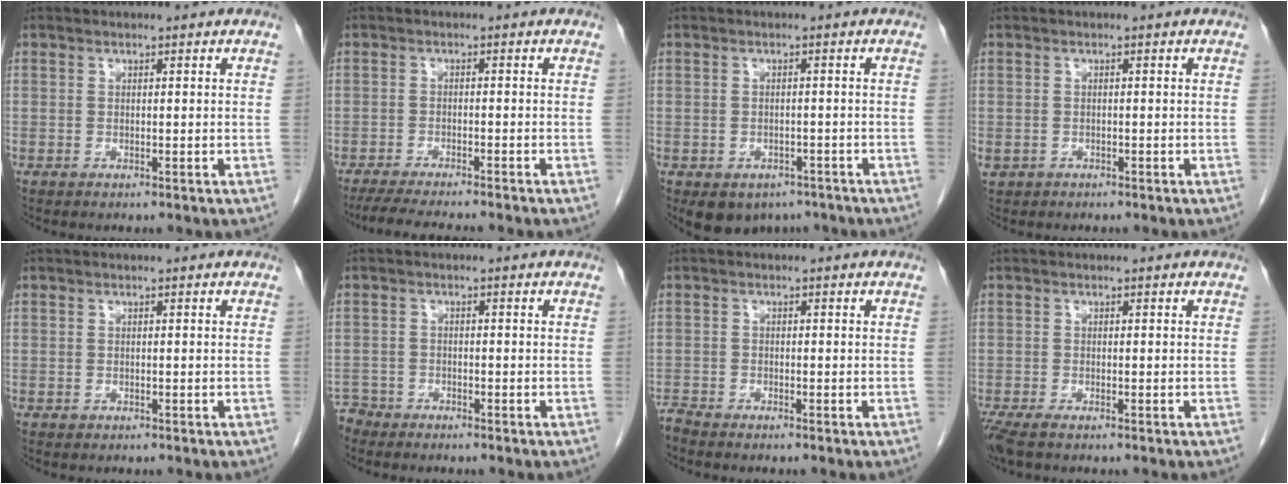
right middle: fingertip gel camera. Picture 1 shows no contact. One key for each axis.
{"total": 8.1, "fx": -7.0, "fy": 0.0, "fz": 3.9, "tx": -0.052, "ty": -0.018, "tz": -0.110}
{"total": 6.1, "fx": -4.2, "fy": 4.0, "fz": 1.9, "tx": -0.023, "ty": 0.005, "tz": -0.051}
{"total": 2.4, "fx": -1.1, "fy": 2.0, "fz": 0.6, "tx": -0.010, "ty": 0.001, "tz": -0.013}
{"total": 0.0}
{"total": 2.4, "fx": -2.3, "fy": 0.7, "fz": -0.7, "tx": 0.017, "ty": -0.002, "tz": -0.045}
{"total": 1.3, "fx": -1.3, "fy": -0.2, "fz": 0.0, "tx": 0.002, "ty": -0.005, "tz": -0.025}
{"total": 2.3, "fx": -1.7, "fy": 0.4, "fz": 1.5, "tx": -0.032, "ty": -0.010, "tz": -0.034}